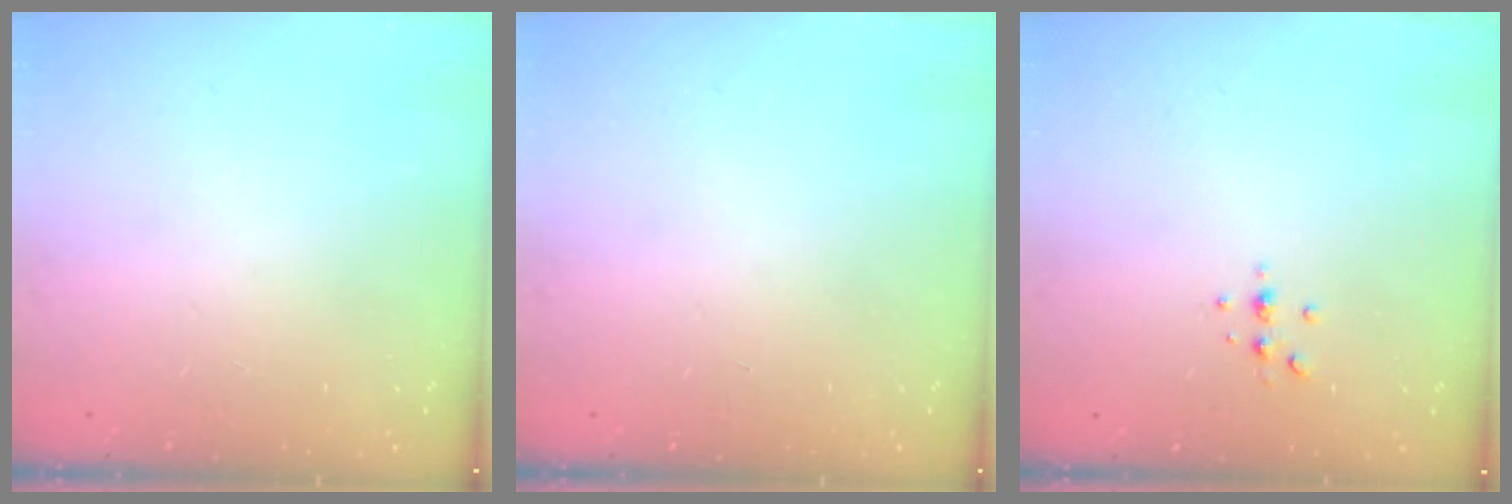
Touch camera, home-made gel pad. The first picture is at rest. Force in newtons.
{"total": 0.0}
{"total": 3.7, "press": 3.3, "slide": 1.6}